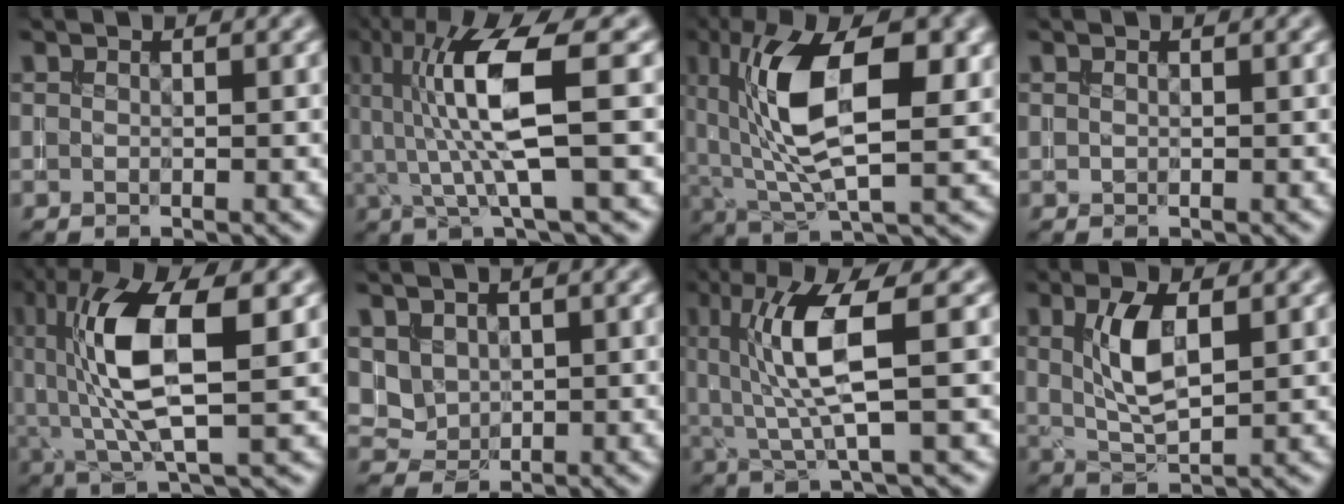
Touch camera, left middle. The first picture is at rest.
{"total": 8.3, "force": [1.4, 1.6, 8.1], "torque": [-0.154, -0.004, 0.031]}
{"total": 11.0, "force": [2.7, 4.7, 9.6], "torque": [-0.171, 0.006, 0.044]}
{"total": 0.0}
{"total": 9.8, "force": [1.6, 3.1, 9.1], "torque": [-0.176, 0.005, 0.030]}
{"total": 2.0, "force": [0.8, 1.7, 0.7], "torque": [-0.019, -0.004, 0.022]}
{"total": 6.7, "force": [1.1, 1.1, 6.5], "torque": [-0.134, -0.002, 0.027]}
{"total": 4.6, "force": [1.2, 1.8, 4.0], "torque": [-0.087, 0.004, 0.026]}